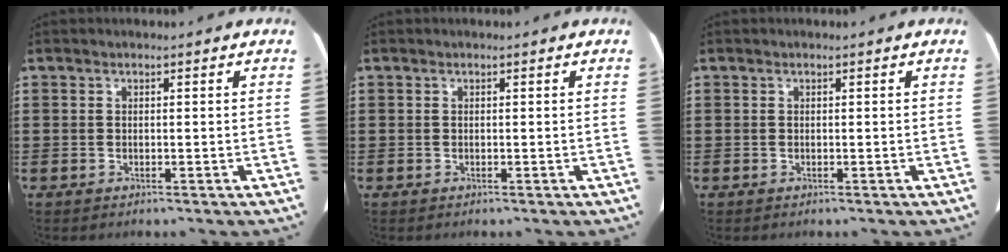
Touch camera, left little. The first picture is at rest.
{"total": 0.0}
{"total": 0.0}